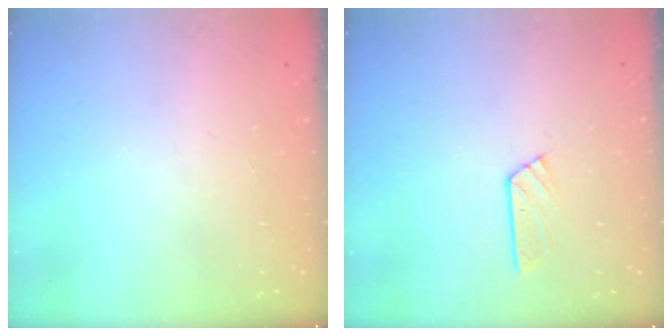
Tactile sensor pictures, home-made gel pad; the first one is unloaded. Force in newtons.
{"total": 4.4, "press": 4.4, "slide": 0.4}